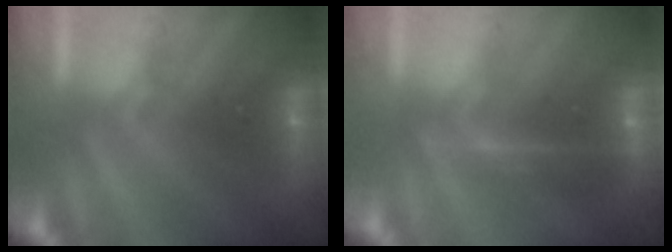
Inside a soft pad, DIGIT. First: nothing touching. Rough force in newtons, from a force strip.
{"total": 1.7}